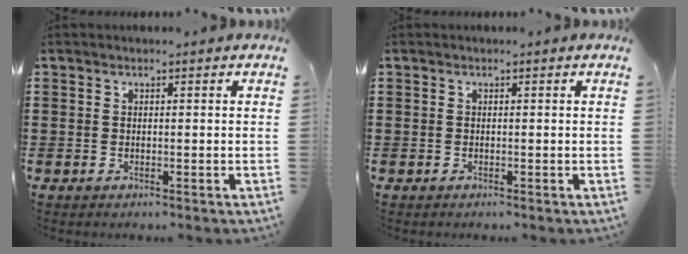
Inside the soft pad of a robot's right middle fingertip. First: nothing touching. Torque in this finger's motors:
{"motor_torque": [0.52, -0.37, 0.04, 0.01]}